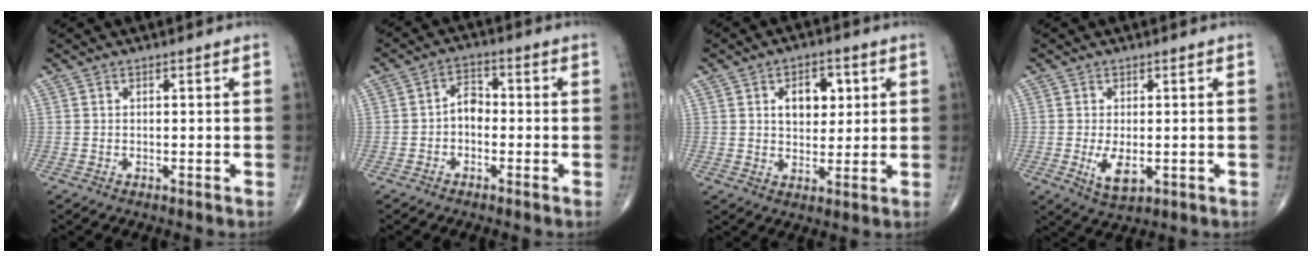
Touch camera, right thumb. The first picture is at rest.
{"total": 4.2, "force": [-0.9, 2.9, 2.9], "torque": [-0.034, 0.020, -0.027]}
{"total": 7.7, "force": [2.2, 4.9, 5.4], "torque": [-0.050, -0.007, 0.034]}
{"total": 5.0, "force": [-0.9, 2.5, 4.2], "torque": [-0.074, -0.012, -0.009]}